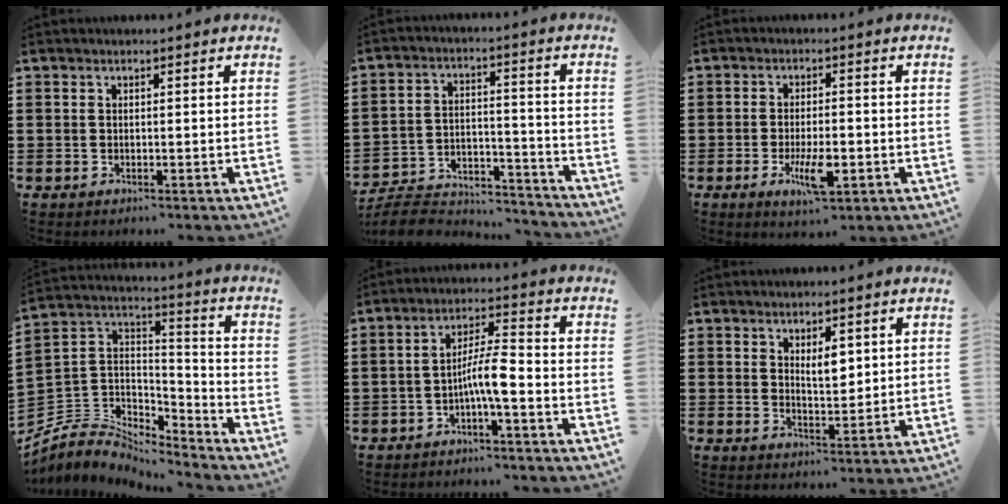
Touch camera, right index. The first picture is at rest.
{"total": 6.8, "force": [-6.4, 1.5, 1.8], "torque": [-0.036, 0.010, -0.126]}
{"total": 6.5, "force": [-2.3, 2.1, 5.7], "torque": [-0.111, -0.006, -0.039]}
{"total": 5.5, "force": [-4.7, 2.9, 0.3], "torque": [-0.041, -0.010, -0.101]}
{"total": 6.2, "force": [-2.0, 1.2, 5.8], "torque": [-0.109, 0.005, -0.042]}
{"total": 3.5, "force": [1.8, 1.5, 2.7], "torque": [-0.033, -0.003, 0.024]}